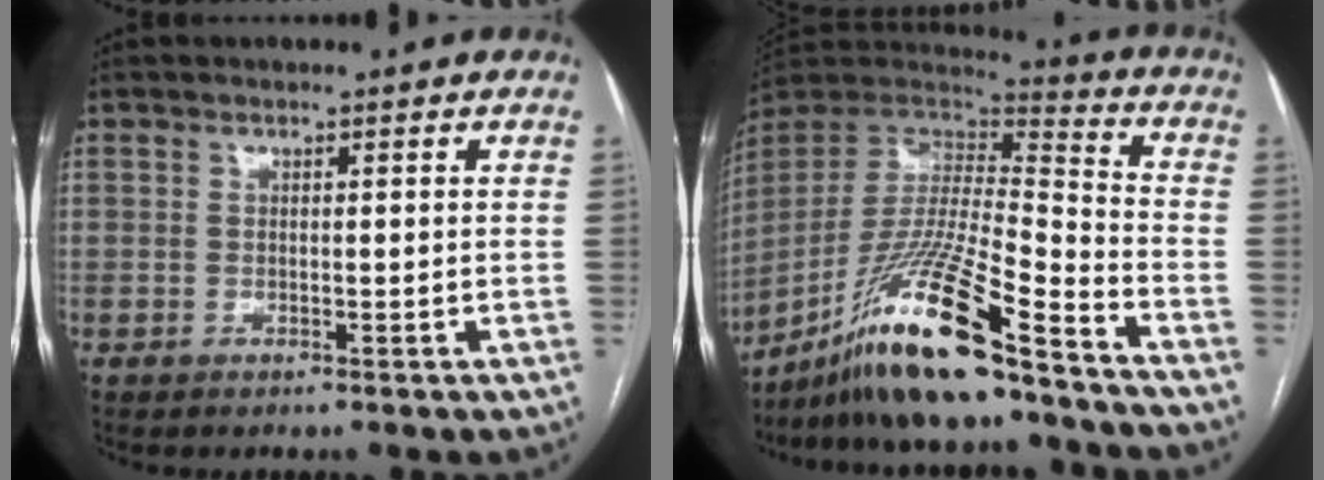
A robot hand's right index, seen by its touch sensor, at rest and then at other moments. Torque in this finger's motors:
{"motor_torque": [1.11, -1.02, 0.74, 0.21]}